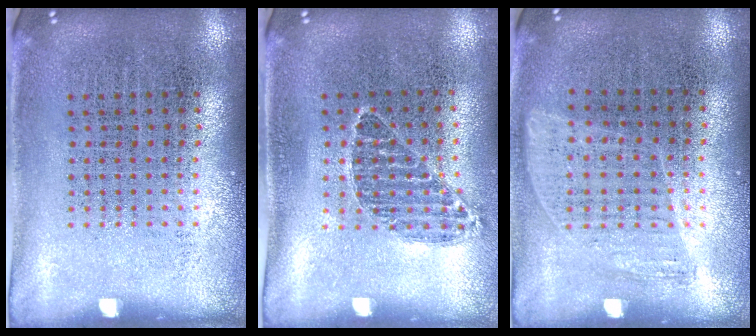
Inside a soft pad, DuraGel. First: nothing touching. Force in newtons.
{"total": 0.9, "press": 0.7, "slide": 0.5}
{"total": 0.5, "press": 0.4, "slide": 0.4}